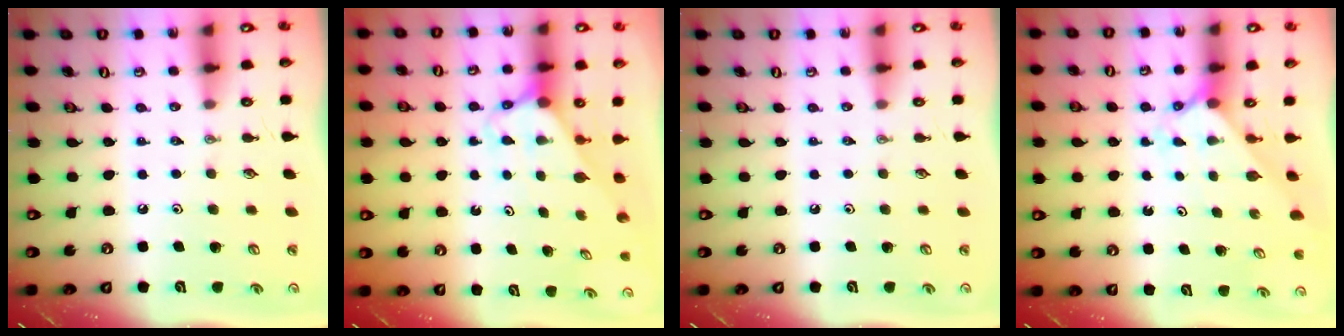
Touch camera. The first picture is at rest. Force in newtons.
{"total": 2.6, "press": 2.6, "slide": 0.1}
{"total": 0.0}
{"total": 2.1, "press": 2.1, "slide": 0.3}